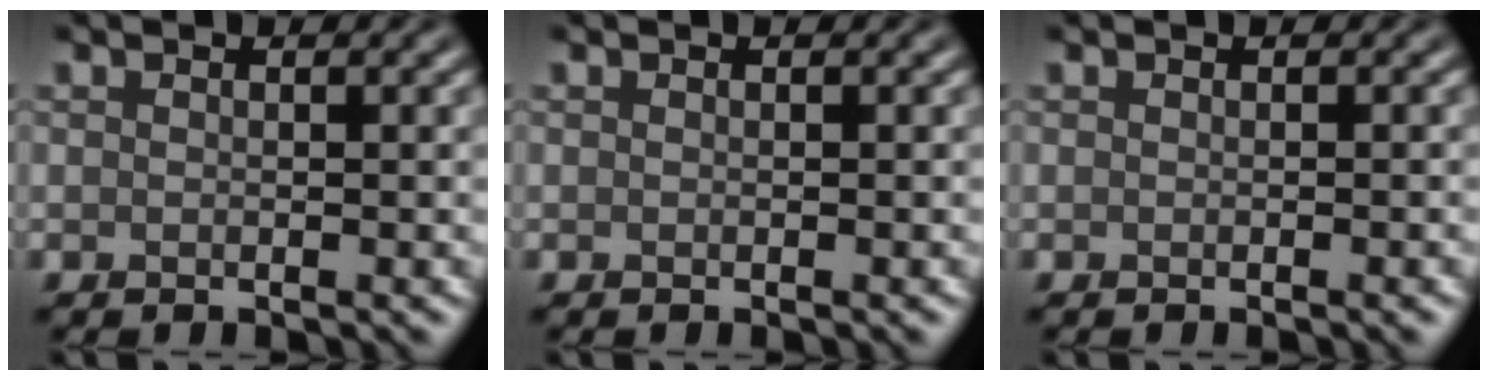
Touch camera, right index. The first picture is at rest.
{"total": 0.0}
{"total": 0.8, "force": [-0.3, 0.2, 0.7], "torque": [-0.004, 0.002, -0.005]}